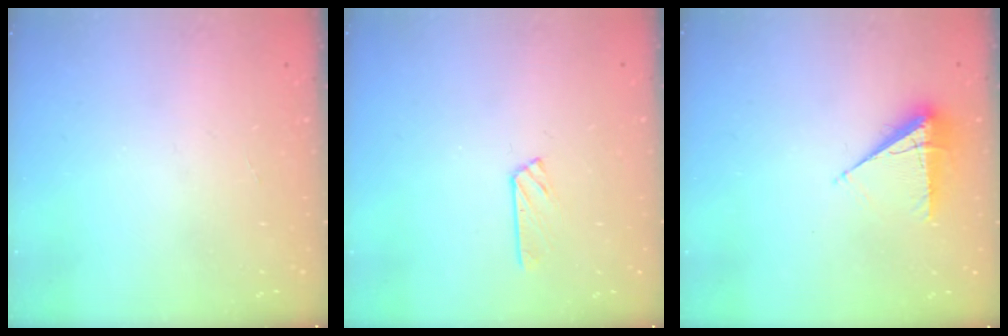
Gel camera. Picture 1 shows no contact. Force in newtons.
{"total": 2.9, "press": 2.9, "slide": 0.3}
{"total": 8.1, "press": 8.0, "slide": 1.2}